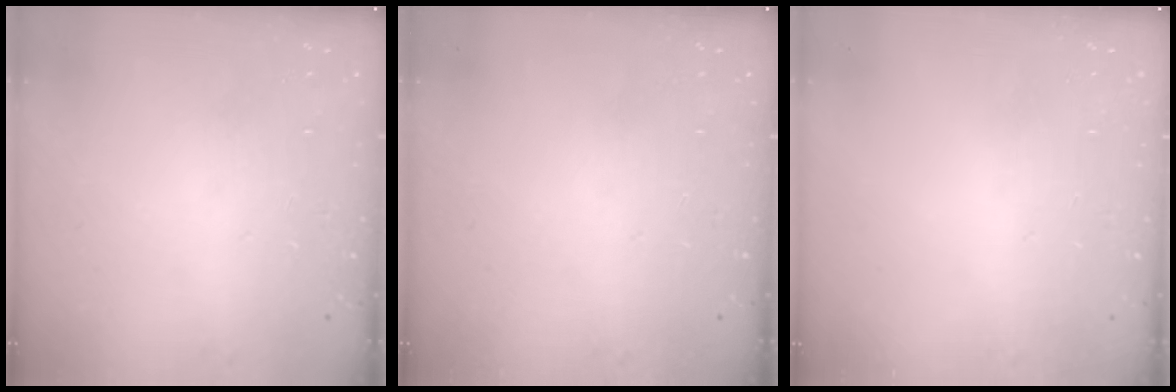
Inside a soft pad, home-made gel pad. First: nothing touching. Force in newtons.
{"total": 0.0}
{"total": 0.6, "press": 0.6, "slide": 0.2}